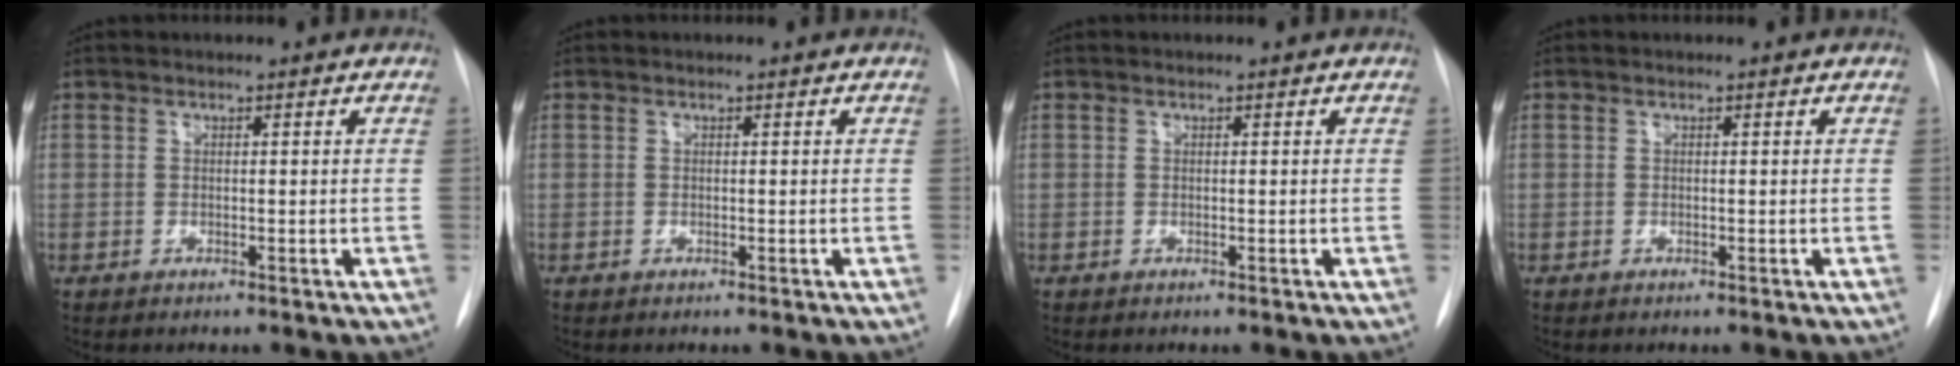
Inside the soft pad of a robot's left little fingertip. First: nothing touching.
{"total": 0.0}
{"total": 0.0}
{"total": 0.0}